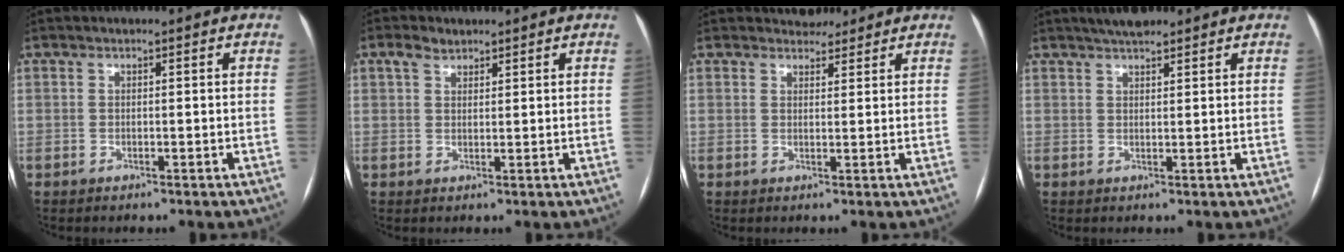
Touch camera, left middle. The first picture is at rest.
{"total": 2.0, "force": [1.6, 1.0, 0.6], "torque": [-0.018, 0.007, 0.032]}
{"total": 3.3, "force": [3.0, 1.4, 0.0], "torque": [0.002, 0.003, 0.041]}
{"total": 3.9, "force": [3.3, 0.9, 1.8], "torque": [-0.032, 0.015, 0.054]}